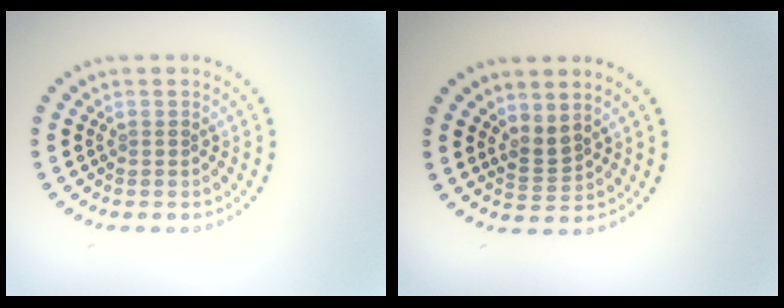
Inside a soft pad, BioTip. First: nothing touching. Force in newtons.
{"total": 1.7, "press": 1.3, "slide": 1.1}